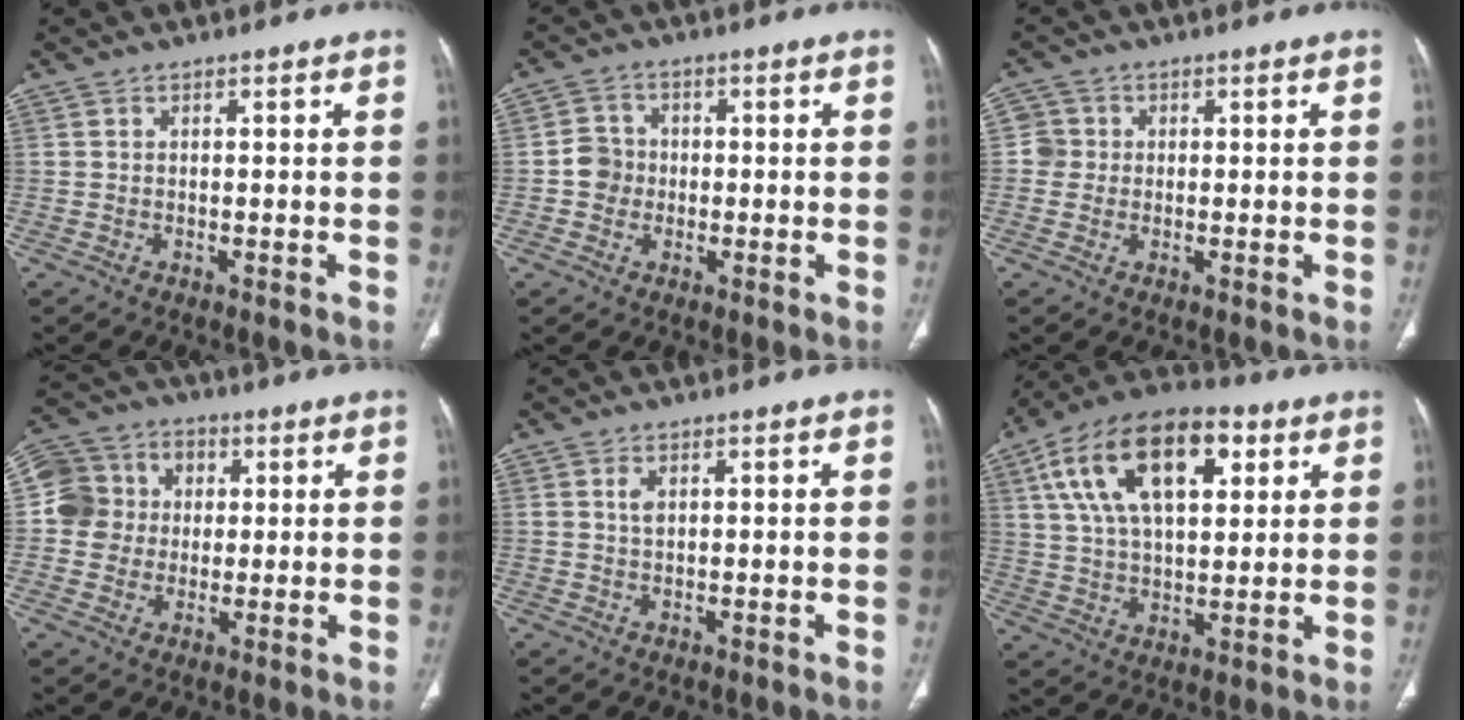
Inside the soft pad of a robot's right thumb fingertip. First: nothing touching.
{"total": 4.3, "force": [-0.6, 4.0, 1.3], "torque": [-0.002, 0.009, -0.017]}
{"total": 3.0, "force": [0.1, 3.0, 0.2], "torque": [0.021, 0.009, -0.004]}
{"total": 10.1, "force": [0.9, 9.5, 3.2], "torque": [-0.036, 0.018, 0.008]}
{"total": 1.8, "force": [0.7, 1.0, 1.3], "torque": [-0.025, 0.001, 0.015]}
{"total": 21.2, "force": [7.9, 11.1, 16.2], "torque": [-0.267, 0.005, 0.133]}